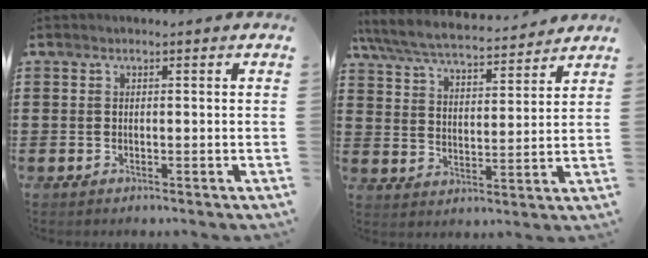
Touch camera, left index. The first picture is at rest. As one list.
[{"total": 6.4, "force": [6.0, 0.6, 2.3], "torque": [-0.070, -0.034, 0.101]}]